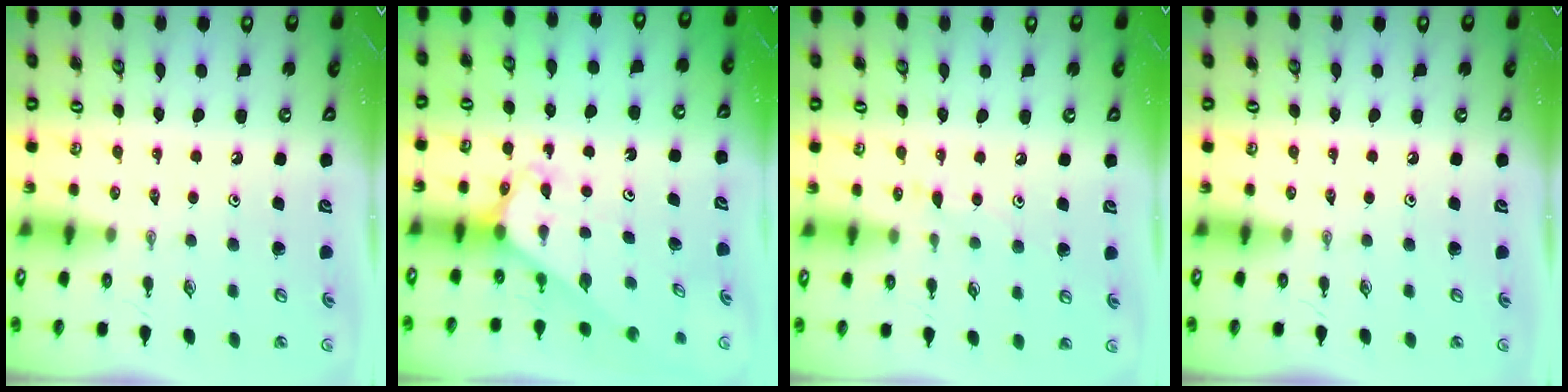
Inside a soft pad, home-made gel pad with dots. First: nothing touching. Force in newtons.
{"total": 2.6, "press": 2.6, "slide": 0.2}
{"total": 5.5, "press": 5.5, "slide": 0.6}
{"total": 0.0}